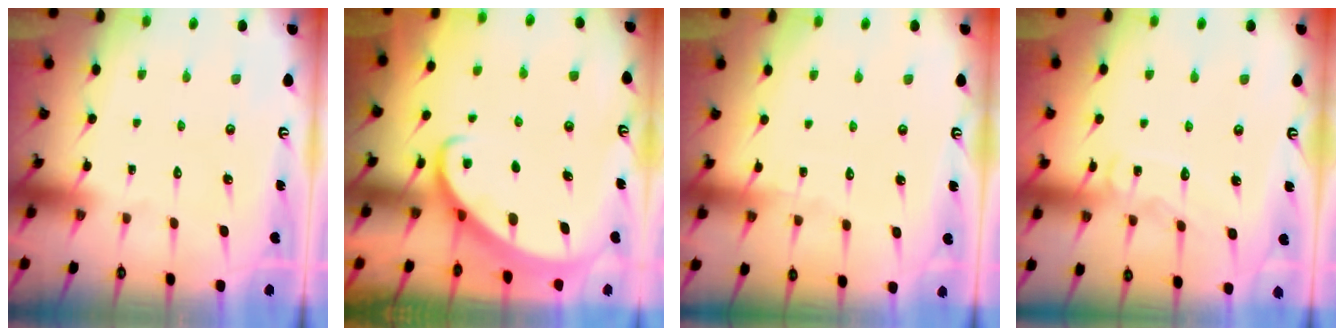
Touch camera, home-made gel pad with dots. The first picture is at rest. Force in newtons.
{"total": 2.3, "press": 2.3, "slide": 0.2}
{"total": 3.3, "press": 3.3, "slide": 0.3}
{"total": 7.5, "press": 7.4, "slide": 0.7}